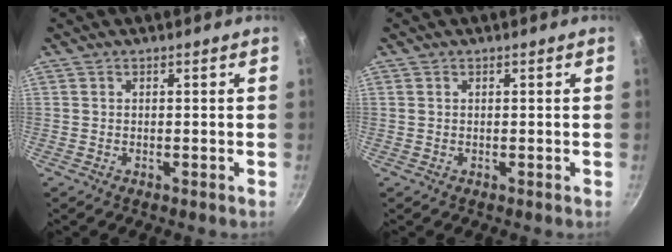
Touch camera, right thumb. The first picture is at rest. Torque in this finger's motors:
{"motor_torque": [-0.31, -0.43, -0.23, 0.13, 0.04]}